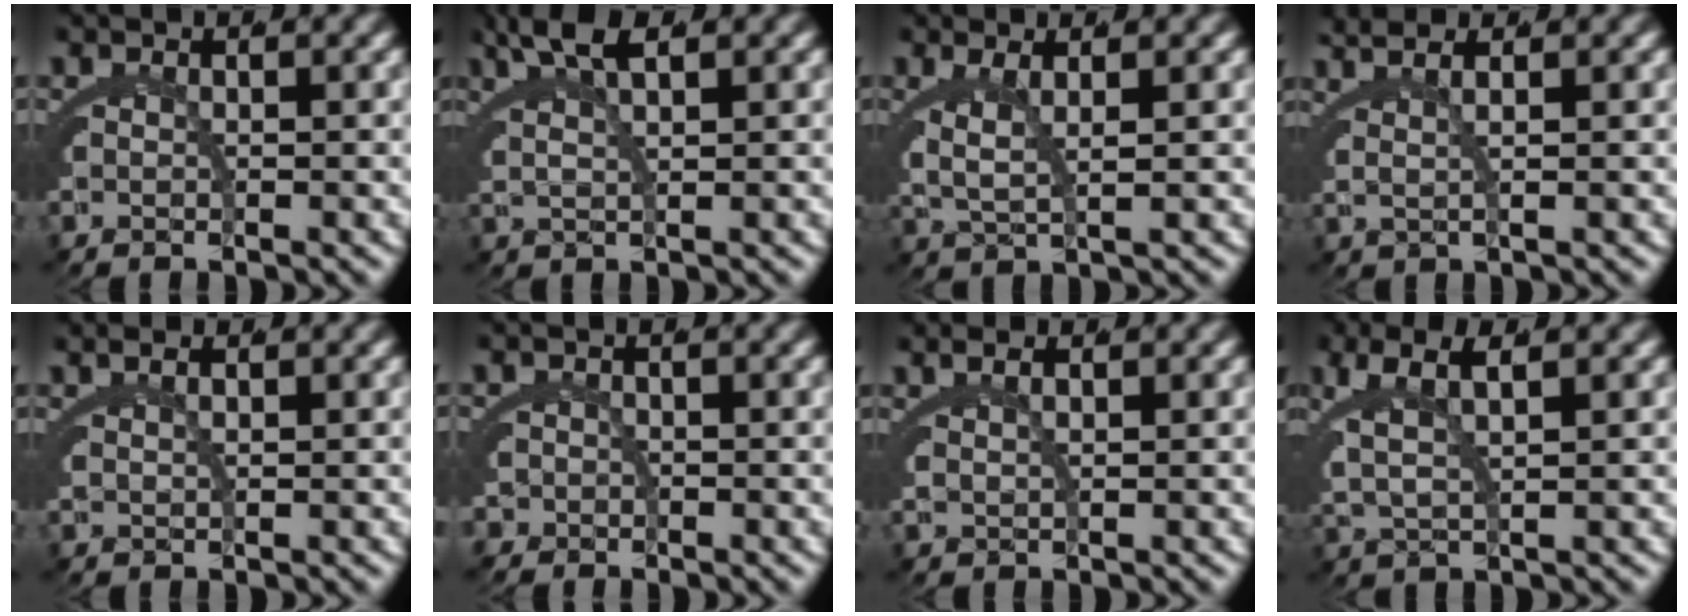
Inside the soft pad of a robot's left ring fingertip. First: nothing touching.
{"total": 4.0, "force": [2.8, 0.6, 2.9], "torque": [-0.050, 0.009, 0.049]}
{"total": 3.0, "force": [0.9, 0.9, 2.7], "torque": [-0.064, -0.011, 0.023]}
{"total": 4.2, "force": [2.8, 1.1, 2.9], "torque": [-0.040, 0.016, 0.042]}
{"total": 2.3, "force": [1.8, 0.5, 1.4], "torque": [-0.013, 0.008, 0.033]}
{"total": 1.9, "force": [-1.5, 1.0, -0.4], "torque": [0.010, -0.012, -0.027]}
{"total": 2.6, "force": [1.9, 0.7, 1.6], "torque": [-0.017, 0.010, 0.034]}
{"total": 5.3, "force": [1.9, 2.5, 4.3], "torque": [-0.090, 0.008, 0.036]}